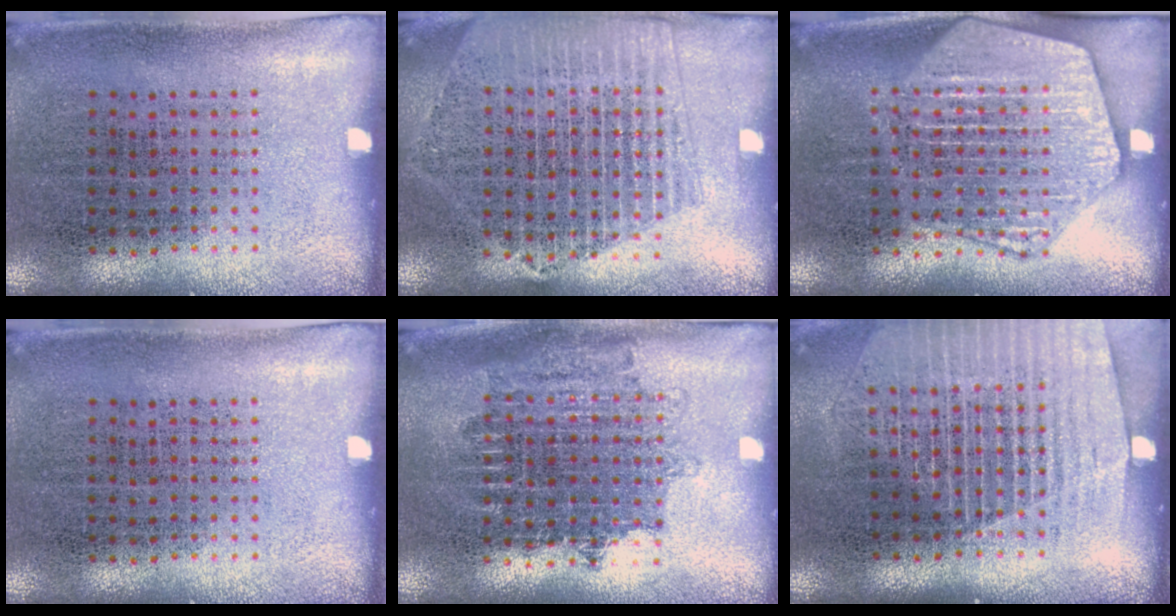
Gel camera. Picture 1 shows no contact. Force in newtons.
{"total": 2.0, "press": 1.8, "slide": 0.9}
{"total": 2.2, "press": 2.2, "slide": 0.2}
{"total": 0.0}
{"total": 1.8, "press": 1.5, "slide": 1.0}
{"total": 1.4, "press": 1.3, "slide": 0.5}